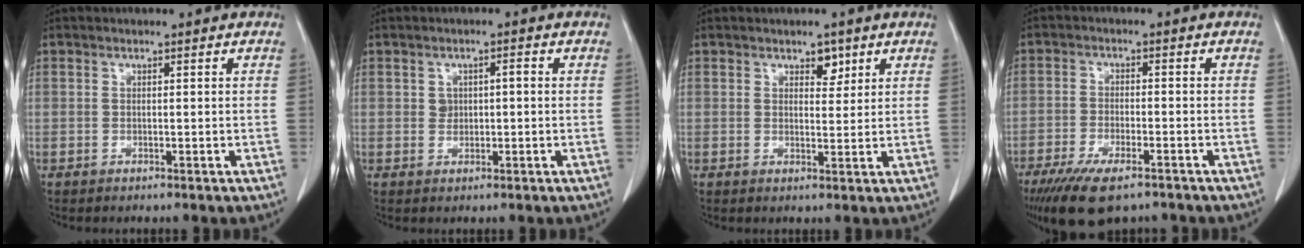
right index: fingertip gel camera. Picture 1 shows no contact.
{"total": 2.2, "force": [0.3, 1.5, 1.5], "torque": [-0.023, 0.010, 0.007]}
{"total": 2.5, "force": [1.6, 1.4, 1.4], "torque": [-0.016, -0.002, 0.026]}
{"total": 10.4, "force": [-7.5, 3.1, 6.6], "torque": [-0.111, -0.017, -0.122]}